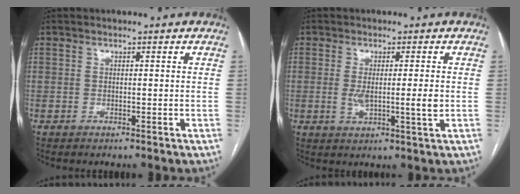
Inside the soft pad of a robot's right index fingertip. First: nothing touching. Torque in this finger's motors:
{"motor_torque": [0.22, 0.24, 0.01, 0.02]}